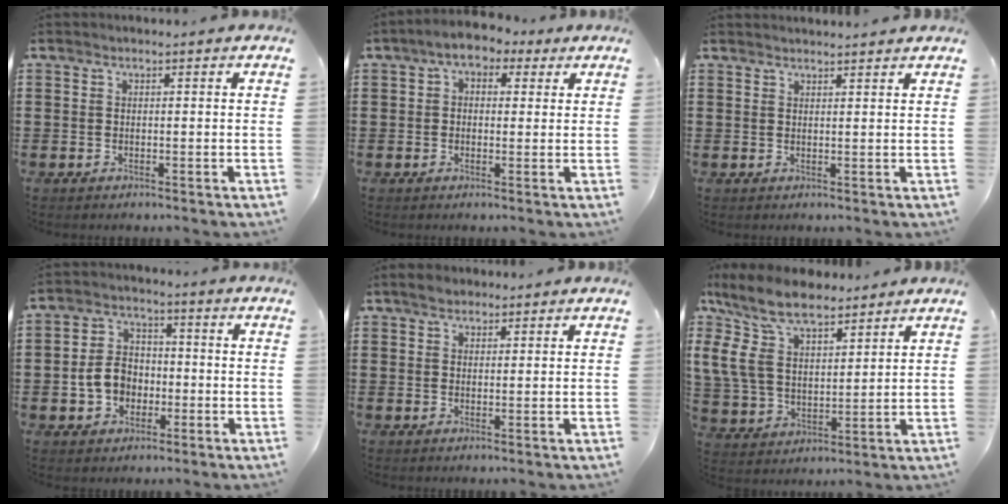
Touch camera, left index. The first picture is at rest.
{"total": 3.9, "force": [2.2, 2.2, 2.4], "torque": [-0.057, 0.009, 0.038]}
{"total": 1.4, "force": [1.4, -0.1, 0.1], "torque": [-0.005, 0.001, 0.028]}
{"total": 6.4, "force": [-1.6, 5.2, 3.4], "torque": [-0.084, 0.012, -0.035]}
{"total": 2.2, "force": [1.8, 1.1, 0.5], "torque": [-0.008, 0.004, 0.033]}
{"total": 12.9, "force": [8.9, 5.8, 7.4], "torque": [-0.192, -0.023, 0.164]}